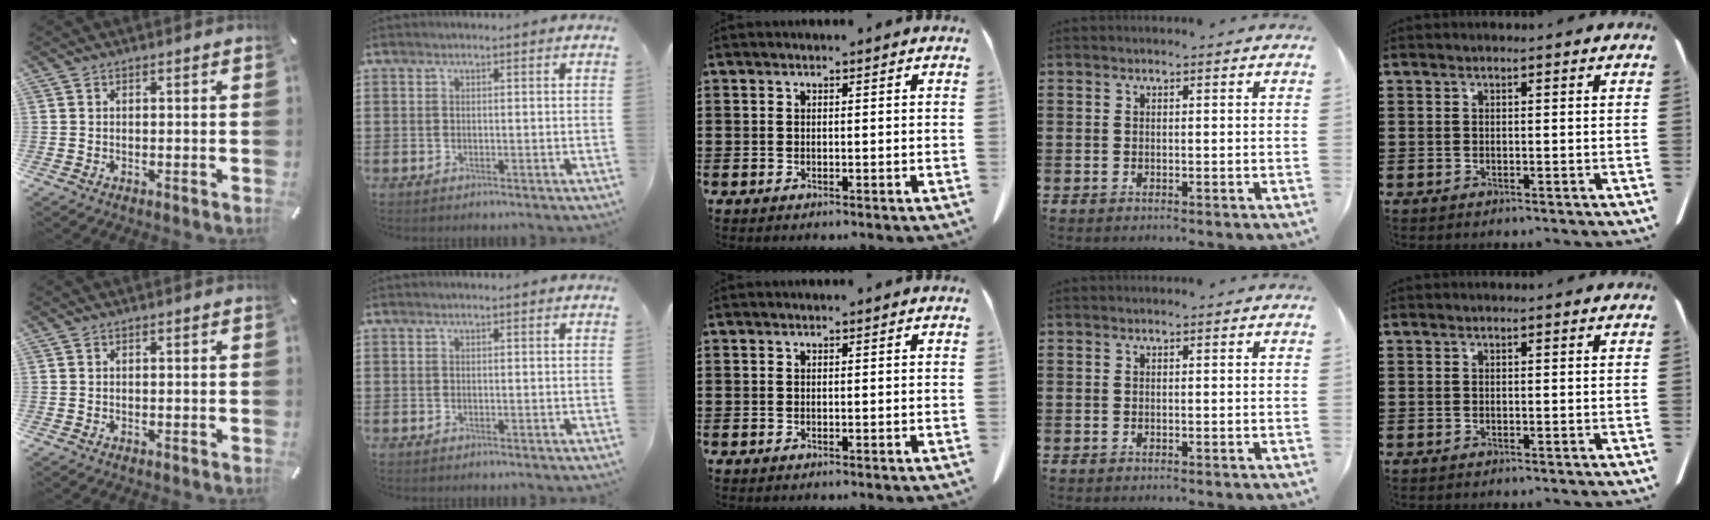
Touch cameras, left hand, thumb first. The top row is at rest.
{}